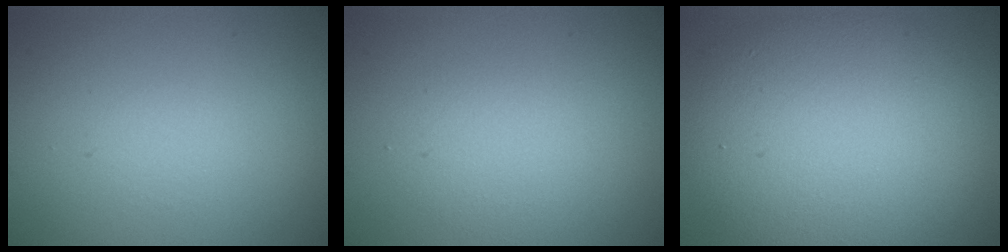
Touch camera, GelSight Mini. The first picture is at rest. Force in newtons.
{"total": 2.2, "press": 2.2, "slide": 0.1}
{"total": 10.5, "press": 10.5, "slide": 0.8}